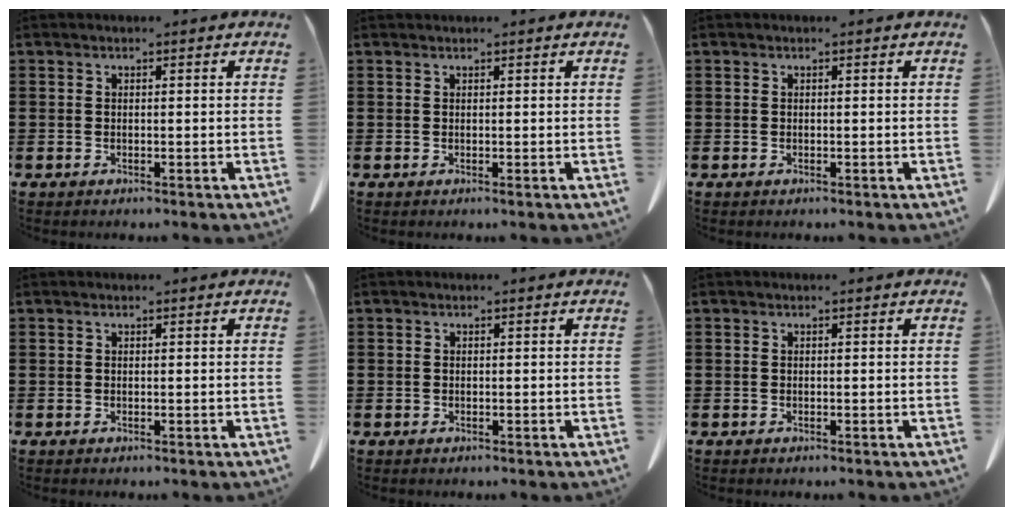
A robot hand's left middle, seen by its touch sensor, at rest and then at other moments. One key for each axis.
{"total": 0.0}
{"total": 0.0}
{"total": 0.0}
{"total": 0.6, "fx": 0.0, "fy": 0.6, "fz": 0.2, "tx": -0.007, "ty": 0.002, "tz": 0.002}
{"total": 0.0}